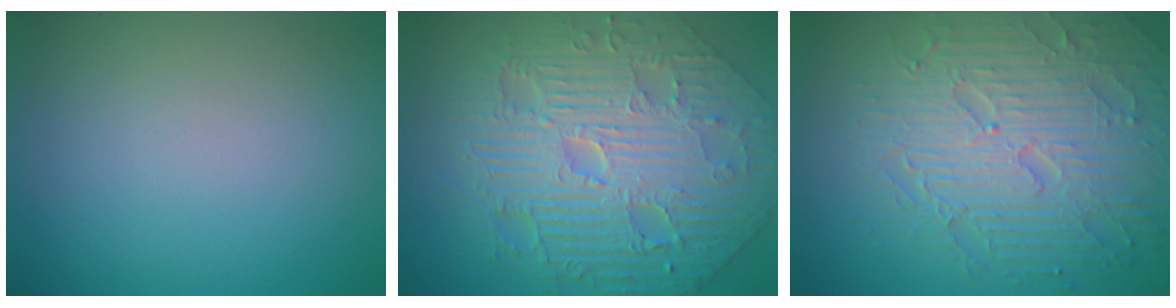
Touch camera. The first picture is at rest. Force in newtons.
{"total": 11.6, "press": 7.7, "slide": 8.7}
{"total": 8.4, "press": 6.1, "slide": 5.8}